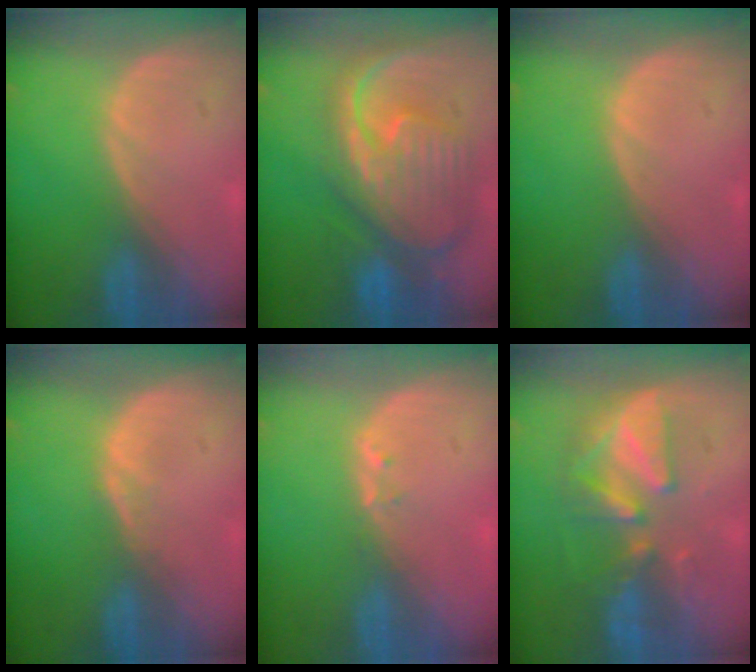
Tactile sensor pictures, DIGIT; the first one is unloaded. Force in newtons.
{"total": 12.4, "press": 10.7, "slide": 6.3}
{"total": 0.0}
{"total": 1.0, "press": 1.0, "slide": 0.1}
{"total": 1.0, "press": 0.9, "slide": 0.5}
{"total": 7.6, "press": 7.5, "slide": 1.4}